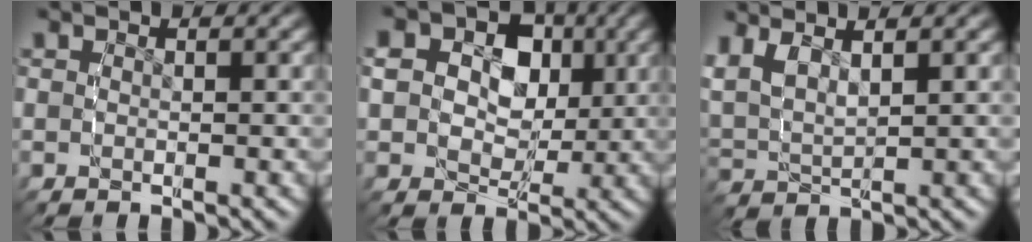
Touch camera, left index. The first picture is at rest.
{"total": 9.5, "force": [2.3, 7.8, 4.9], "torque": [-0.108, -0.012, 0.033]}
{"total": 4.1, "force": [2.3, 2.4, 2.4], "torque": [-0.070, -0.001, 0.045]}